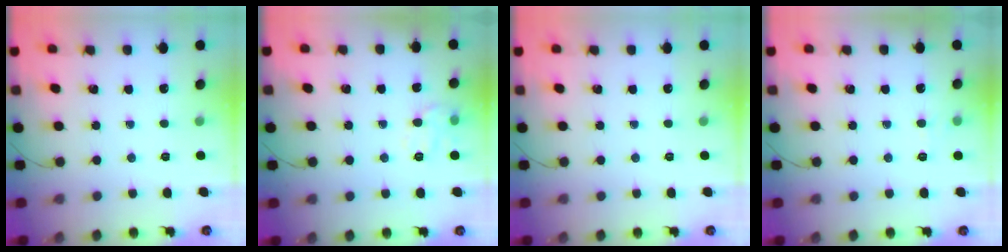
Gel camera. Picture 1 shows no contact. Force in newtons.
{"total": 9.5, "press": 9.5, "slide": 0.5}
{"total": 0.0}
{"total": 5.4, "press": 5.1, "slide": 1.8}